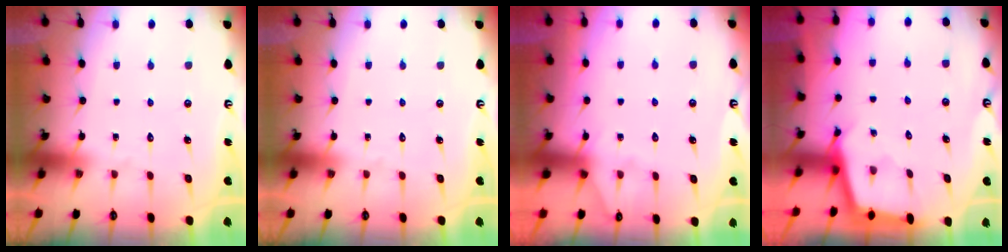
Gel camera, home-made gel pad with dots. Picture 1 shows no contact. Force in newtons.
{"total": 0.0}
{"total": 4.4, "press": 4.4, "slide": 0.6}
{"total": 2.4, "press": 2.4, "slide": 0.2}